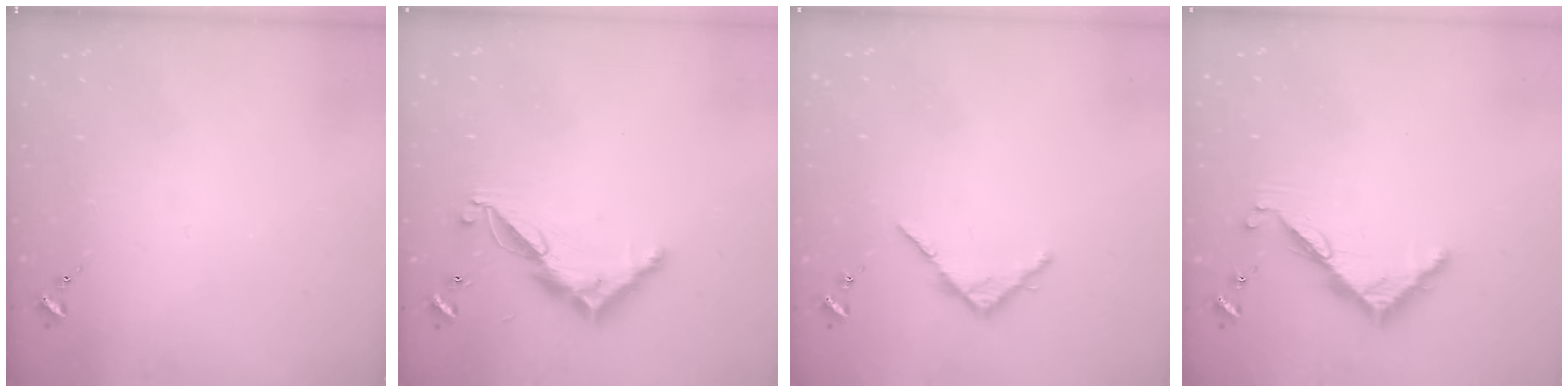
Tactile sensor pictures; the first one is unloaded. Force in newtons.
{"total": 11.6, "press": 11.6, "slide": 0.4}
{"total": 4.9, "press": 4.9, "slide": 0.5}
{"total": 7.7, "press": 7.7, "slide": 0.2}